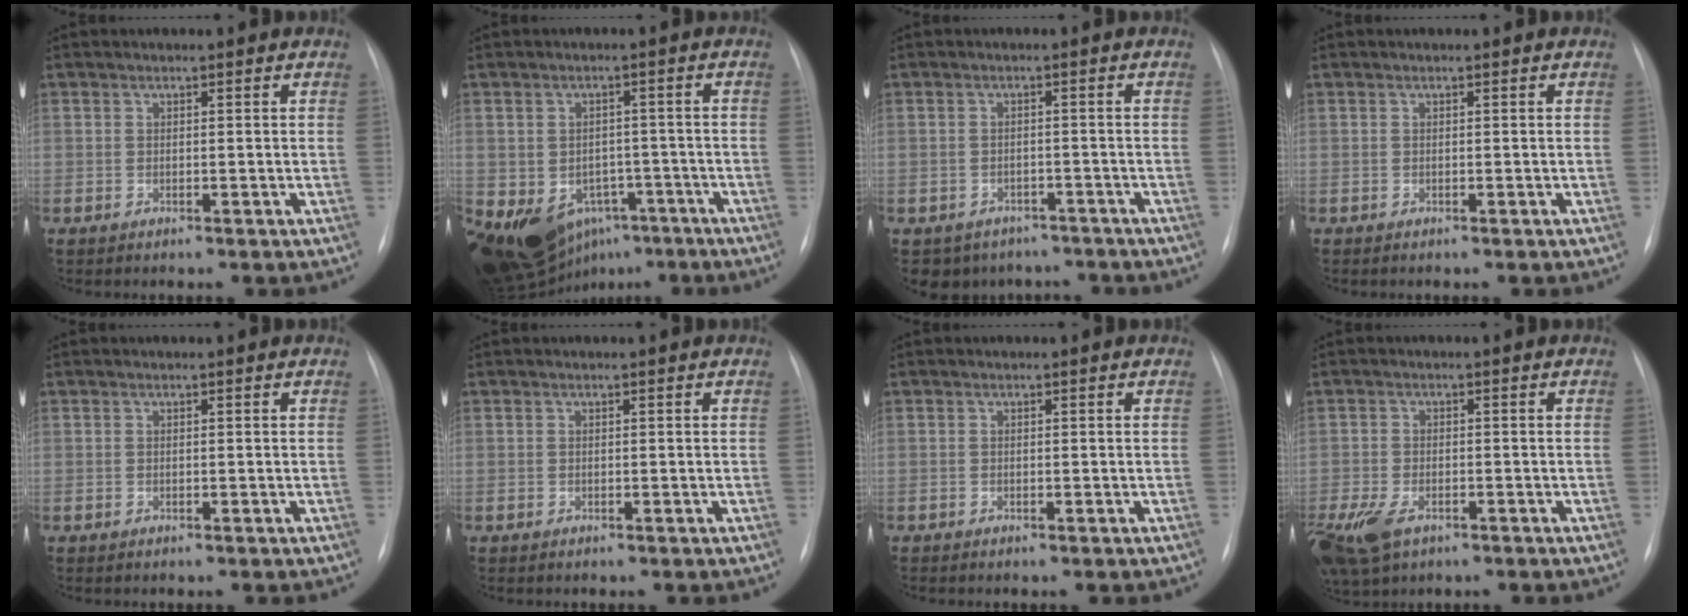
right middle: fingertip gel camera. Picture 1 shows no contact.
{"total": 14.3, "force": [-7.4, 10.3, 6.4], "torque": [-0.131, 0.014, -0.096]}
{"total": 7.4, "force": [-5.7, 4.6, 0.7], "torque": [-0.006, 0.016, -0.063]}
{"total": 0.0}
{"total": 0.0}
{"total": 0.0}
{"total": 0.0}
{"total": 13.1, "force": [-7.0, 8.1, 7.5], "torque": [-0.207, -0.018, -0.112]}